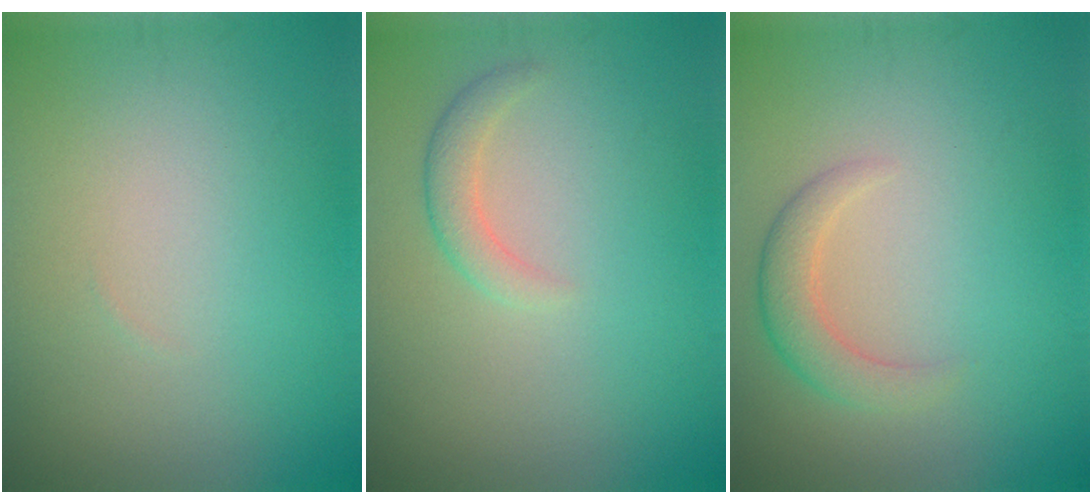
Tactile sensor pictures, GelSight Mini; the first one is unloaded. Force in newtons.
{"total": 1.8, "press": 1.8, "slide": 0.1}
{"total": 2.6, "press": 2.6, "slide": 0.1}